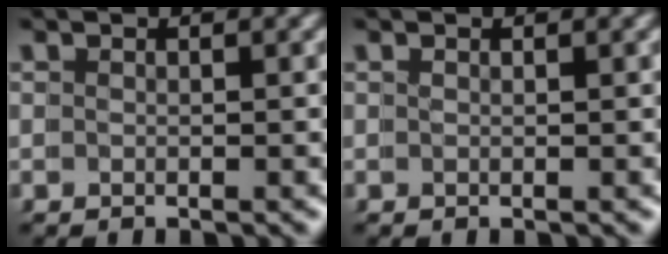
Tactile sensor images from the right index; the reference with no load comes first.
{"total": 0.9, "force": [0.2, -0.3, -0.8], "torque": [0.010, 0.000, 0.002]}